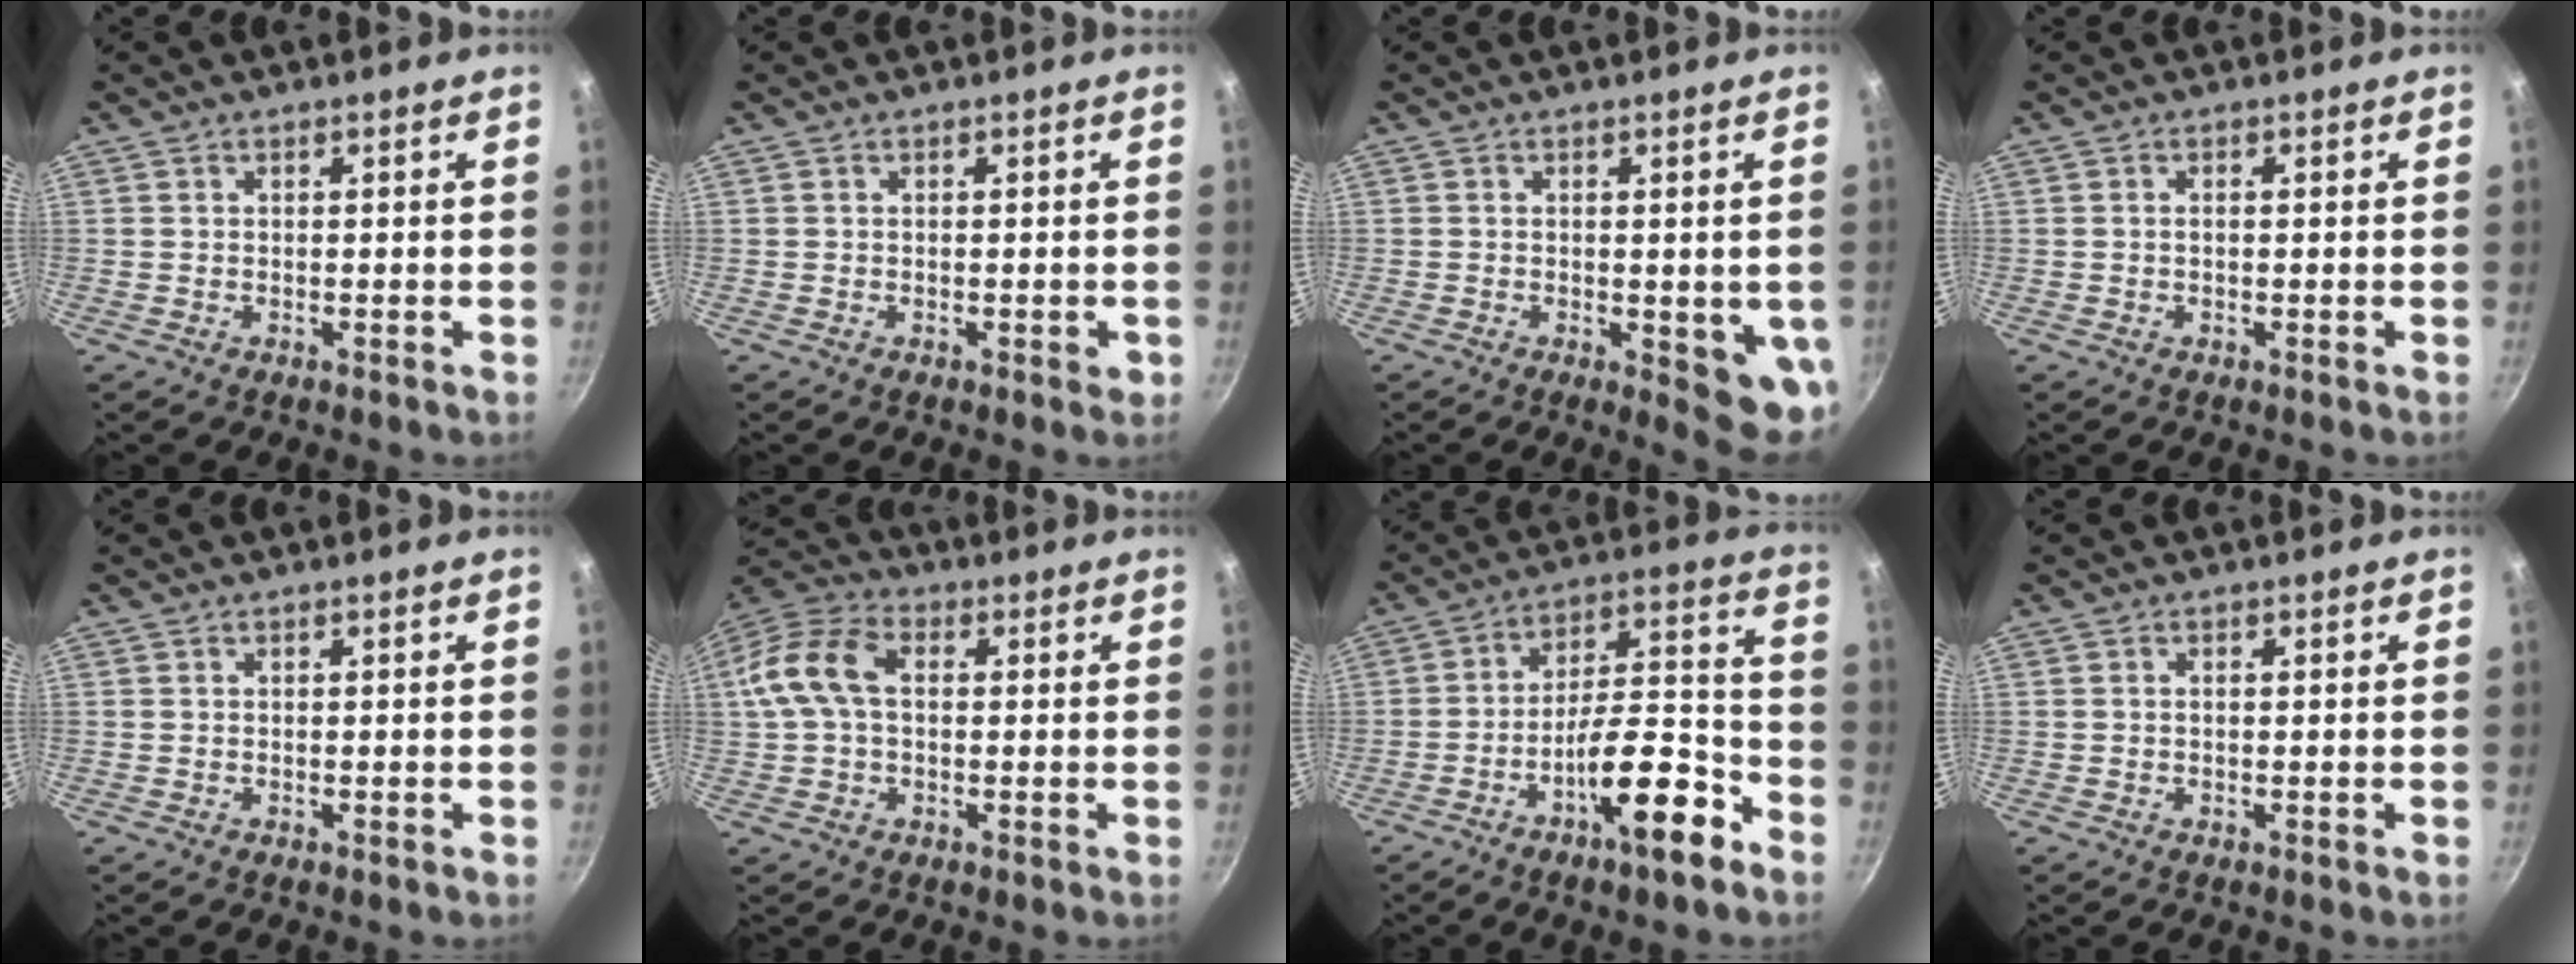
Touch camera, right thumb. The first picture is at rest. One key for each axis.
{"total": 1.3, "fx": -0.4, "fy": 0.7, "fz": 1.1, "tx": -0.010, "ty": 0.001, "tz": -0.006}
{"total": 7.4, "fx": -1.1, "fy": 2.6, "fz": 6.8, "tx": -0.062, "ty": -0.010, "tz": -0.009}
{"total": 0.8, "fx": -0.1, "fy": 0.4, "fz": 0.7, "tx": -0.013, "ty": 0.004, "tz": -0.002}
{"total": 0.0}
{"total": 11.3, "fx": 1.2, "fy": 7.4, "fz": 8.4, "tx": -0.159, "ty": 0.029, "tz": 0.007}
{"total": 14.8, "fx": -8.0, "fy": 4.2, "fz": 11.6, "tx": -0.158, "ty": 0.065, "tz": -0.127}
{"total": 0.5, "fx": 0.0, "fy": 0.3, "fz": 0.4, "tx": -0.008, "ty": 0.003, "tz": 0.000}